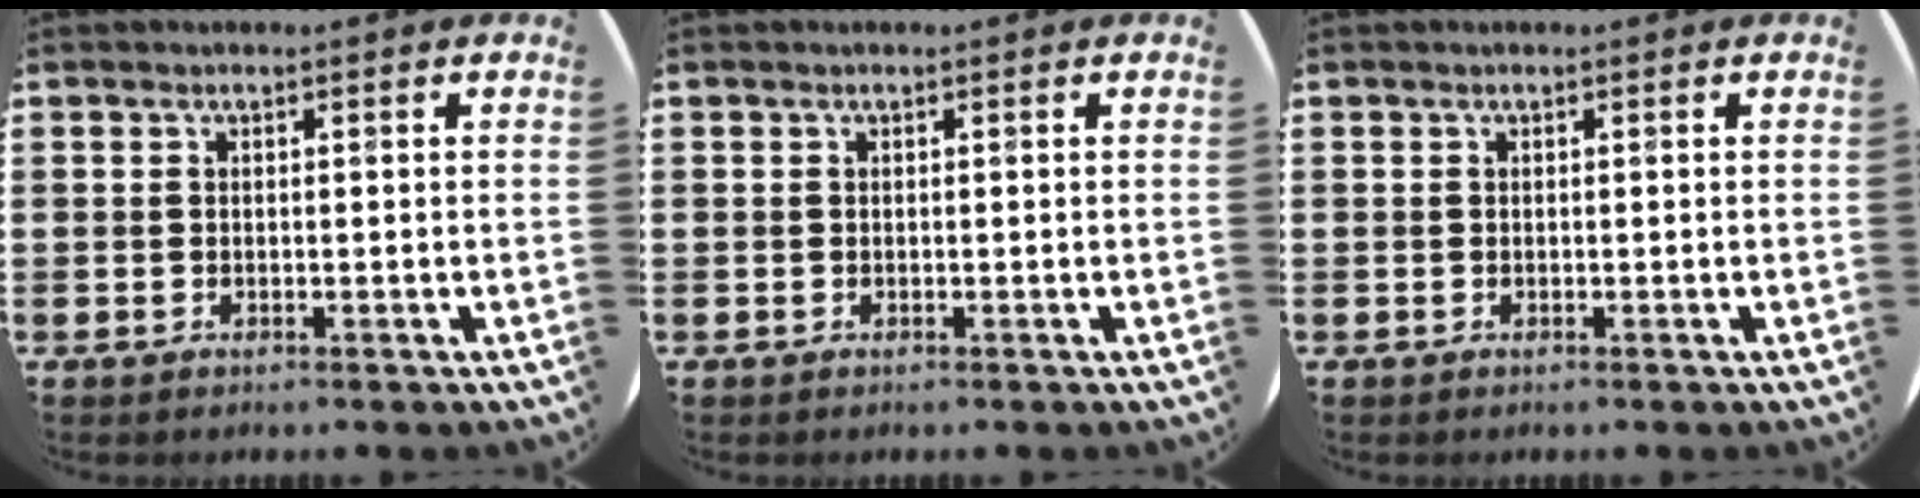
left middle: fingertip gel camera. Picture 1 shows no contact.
{"total": 0.0}
{"total": 0.0}